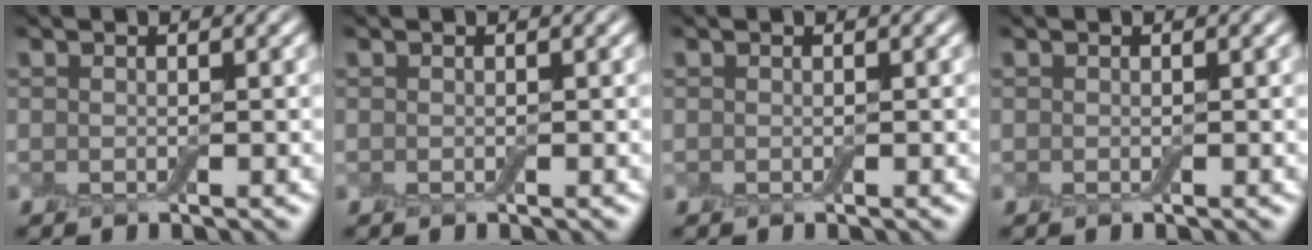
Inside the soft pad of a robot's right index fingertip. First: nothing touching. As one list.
[{"total": 0.0}, {"total": 0.0}, {"total": 0.0}]